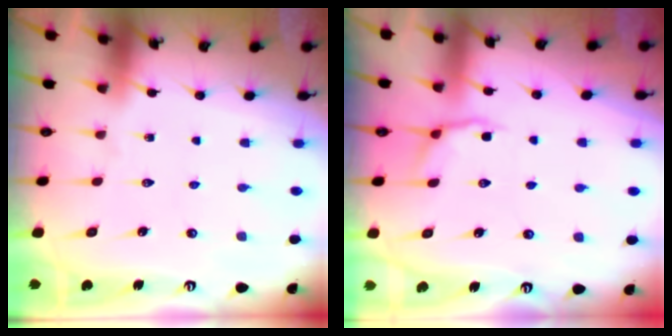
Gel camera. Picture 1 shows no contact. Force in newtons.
{"total": 2.8, "press": 2.0, "slide": 2.0}